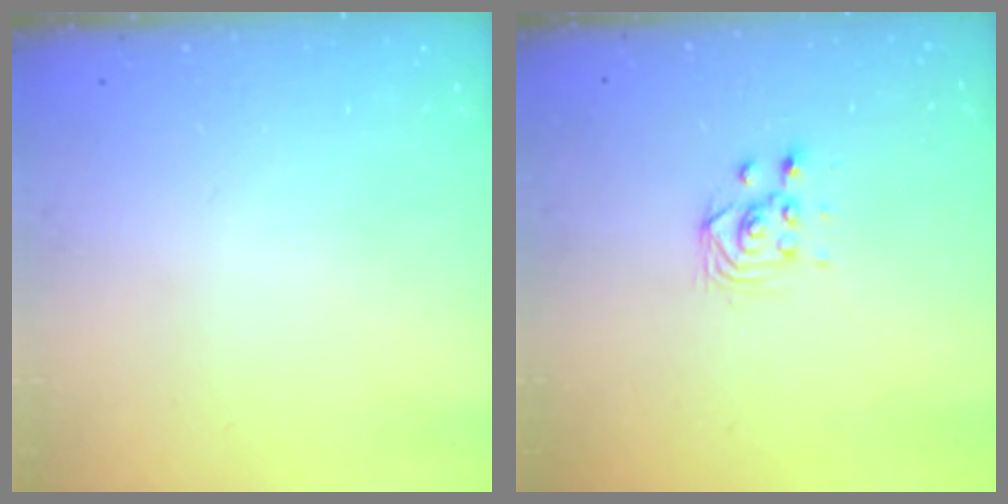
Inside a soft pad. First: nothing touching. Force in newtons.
{"total": 3.0, "press": 3.0, "slide": 0.1}